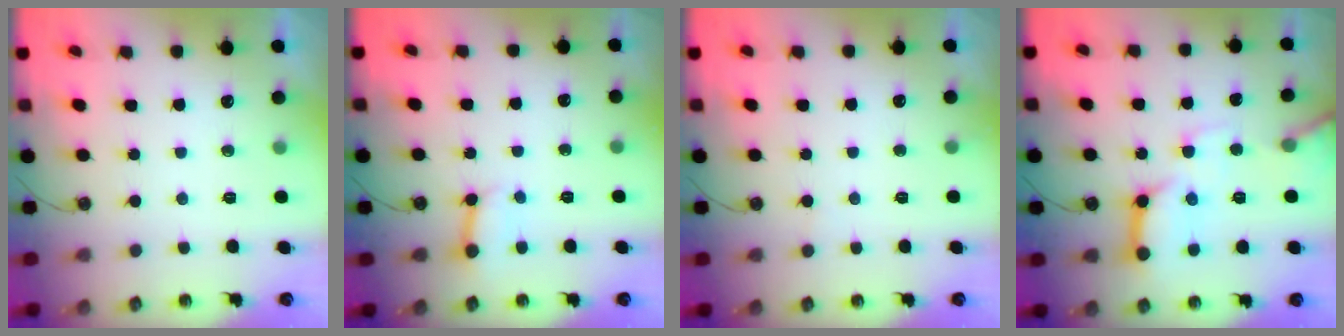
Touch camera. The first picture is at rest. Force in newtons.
{"total": 3.4, "press": 3.4, "slide": 0.1}
{"total": 2.5, "press": 2.5, "slide": 0.3}
{"total": 14.8, "press": 14.7, "slide": 1.6}